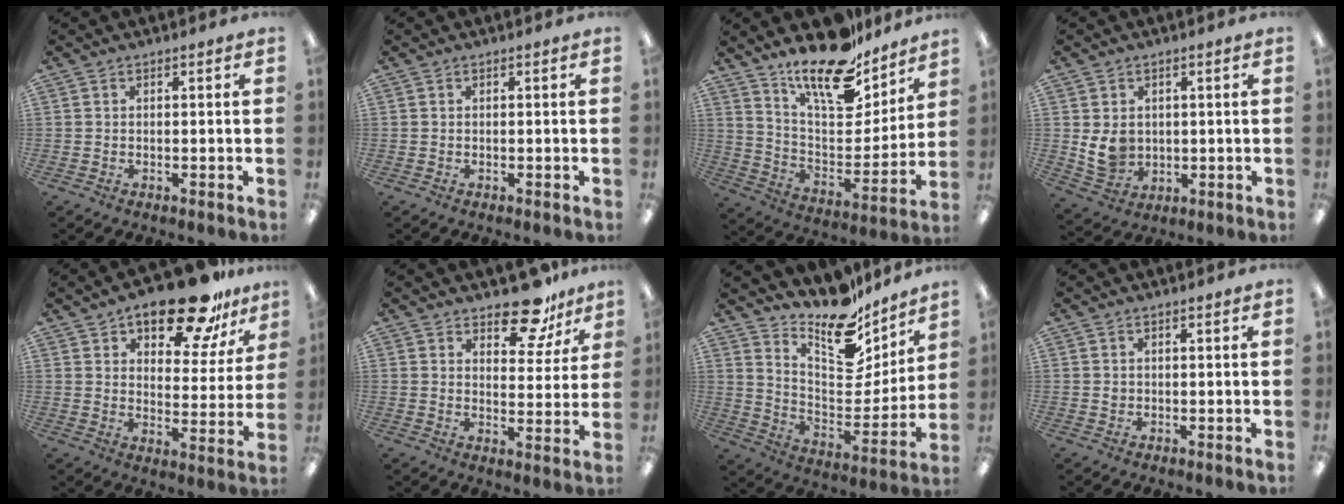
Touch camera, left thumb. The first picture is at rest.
{"total": 0.0}
{"total": 18.6, "force": [15.5, 5.9, 8.4], "torque": [-0.149, -0.116, 0.271]}
{"total": 6.4, "force": [1.0, 5.5, 3.2], "torque": [-0.063, -0.003, 0.019]}
{"total": 17.5, "force": [13.3, 6.7, 9.2], "torque": [-0.135, -0.081, 0.223]}
{"total": 12.0, "force": [9.3, 5.2, 5.5], "torque": [-0.064, -0.060, 0.163]}
{"total": 16.4, "force": [14.1, 5.7, 6.0], "torque": [-0.104, -0.127, 0.246]}
{"total": 0.9, "force": [0.2, 0.8, 0.3], "torque": [-0.007, 0.004, 0.003]}